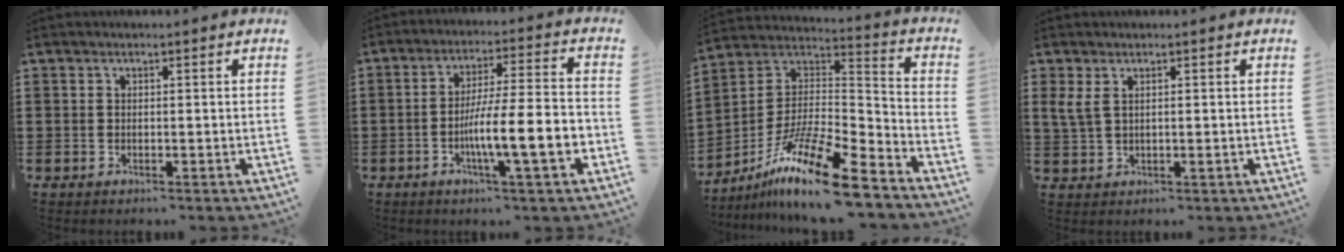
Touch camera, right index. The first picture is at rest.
{"total": 11.9, "force": [-3.5, 1.8, 11.3], "torque": [-0.184, -0.012, -0.065]}
{"total": 15.2, "force": [-11.2, 2.1, 10.0], "torque": [-0.193, 0.025, -0.212]}
{"total": 2.7, "force": [0.8, 1.1, 2.4], "torque": [-0.072, -0.007, 0.008]}